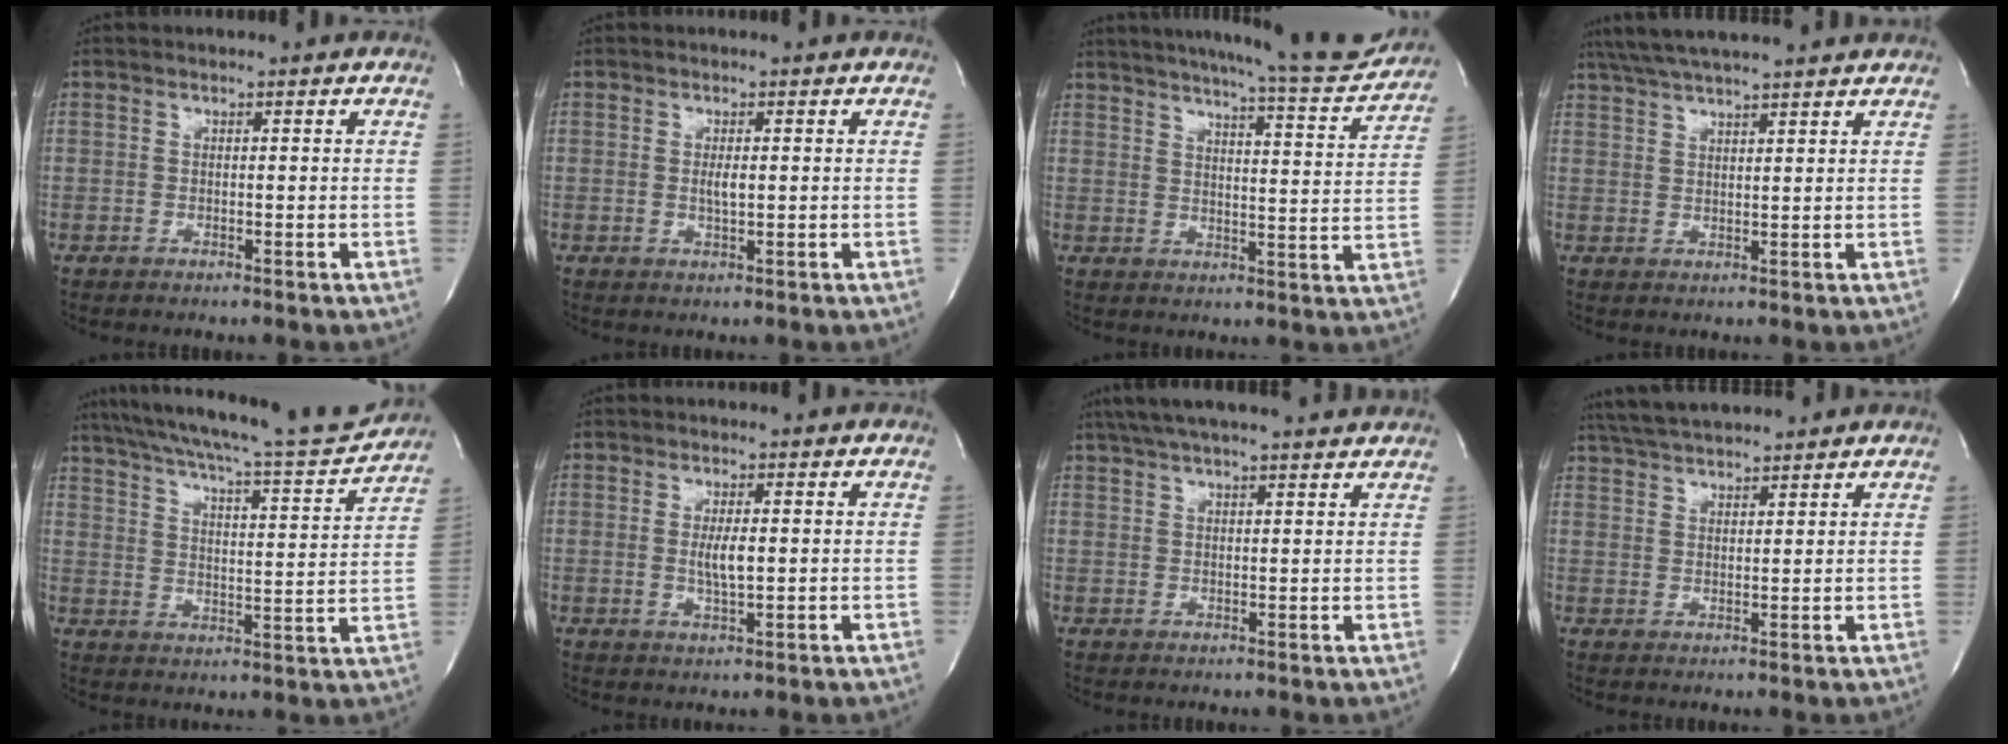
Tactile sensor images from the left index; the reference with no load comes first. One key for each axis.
{"total": 1.7, "fx": 0.1, "fy": 0.3, "fz": 1.6, "tx": -0.034, "ty": -0.002, "tz": 0.003}
{"total": 18.0, "fx": 16.6, "fy": 0.8, "fz": 6.9, "tx": -0.101, "ty": -0.040, "tz": 0.210}
{"total": 13.2, "fx": 11.6, "fy": 0.5, "fz": 6.3, "tx": -0.117, "ty": 0.037, "tz": 0.173}
{"total": 20.8, "fx": 18.8, "fy": 1.3, "fz": 8.9, "tx": -0.151, "ty": -0.022, "tz": 0.261}
{"total": 3.3, "fx": 0.2, "fy": 0.6, "fz": 3.3, "tx": -0.064, "ty": -0.005, "tz": 0.004}
{"total": 14.6, "fx": 12.9, "fy": 1.1, "fz": 6.7, "tx": -0.117, "ty": 0.040, "tz": 0.180}
{"total": 9.1, "fx": 8.3, "fy": 0.9, "fz": 3.5, "tx": -0.069, "ty": 0.033, "tz": 0.138}